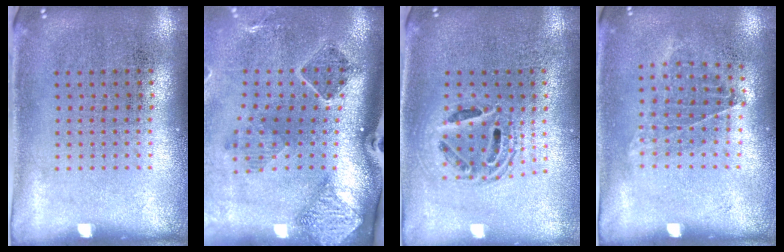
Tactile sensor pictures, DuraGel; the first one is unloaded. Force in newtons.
{"total": 1.9, "press": 1.6, "slide": 1.0}
{"total": 1.6, "press": 1.3, "slide": 0.9}
{"total": 0.9, "press": 0.8, "slide": 0.5}